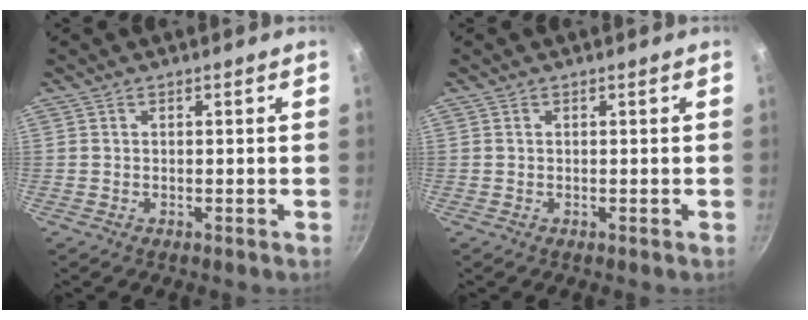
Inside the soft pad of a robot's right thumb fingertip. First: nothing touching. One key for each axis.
{"total": 0.0}